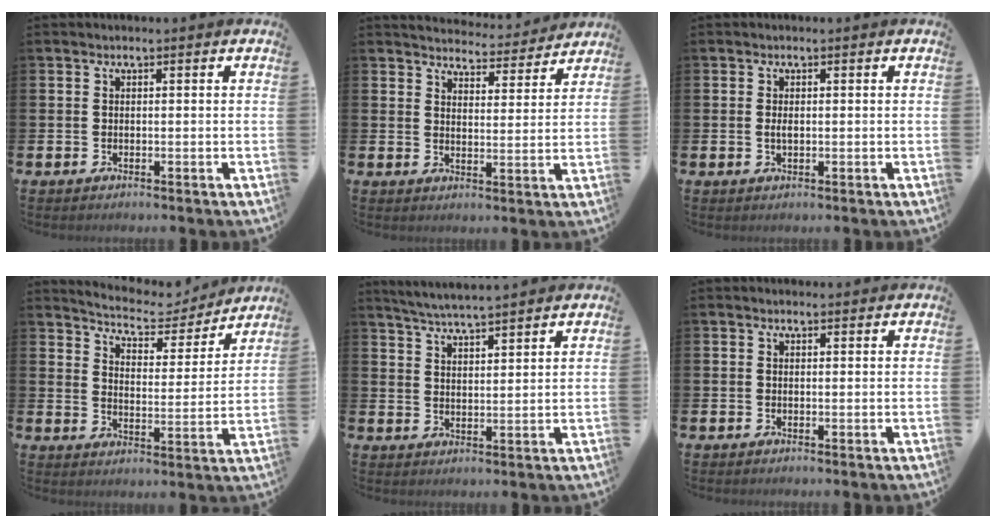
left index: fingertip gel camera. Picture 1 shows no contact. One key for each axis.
{"total": 4.6, "fx": 4.5, "fy": 0.7, "fz": 0.1, "tx": -0.007, "ty": -0.040, "tz": 0.076}
{"total": 1.1, "fx": 0.1, "fy": 0.5, "fz": 1.0, "tx": -0.017, "ty": 0.003, "tz": 0.000}
{"total": 6.6, "fx": 6.3, "fy": 1.7, "fz": 1.1, "tx": -0.051, "ty": -0.048, "tz": 0.107}
{"total": 4.8, "fx": 4.8, "fy": -0.2, "fz": 0.7, "tx": -0.031, "ty": -0.022, "tz": 0.086}
{"total": 0.8, "fx": 0.7, "fy": 0.2, "fz": 0.1, "tx": 0.007, "ty": -0.001, "tz": 0.011}